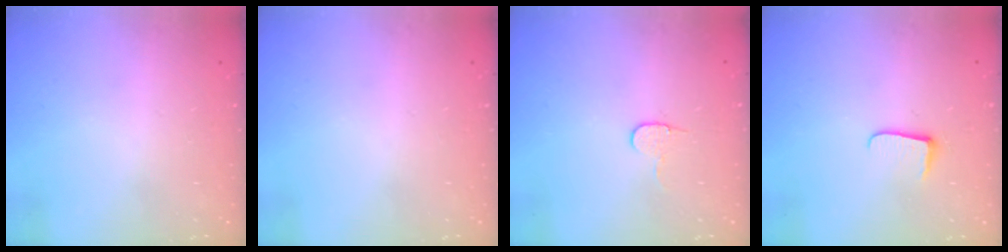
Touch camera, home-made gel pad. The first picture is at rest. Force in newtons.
{"total": 0.0}
{"total": 6.1, "press": 6.0, "slide": 0.5}
{"total": 6.2, "press": 6.1, "slide": 0.7}